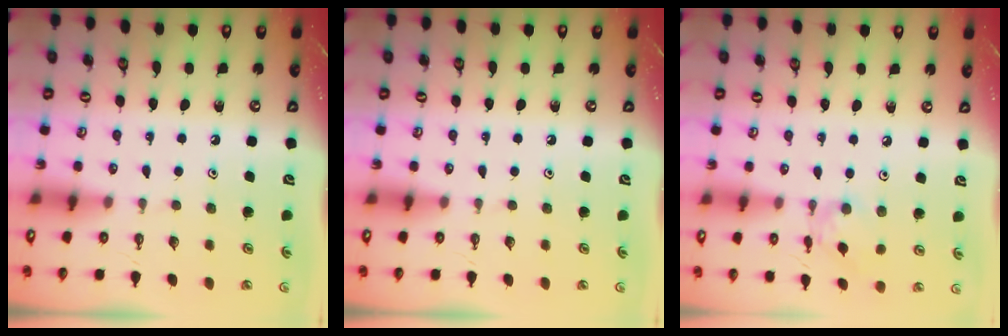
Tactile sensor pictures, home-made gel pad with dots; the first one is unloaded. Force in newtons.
{"total": 0.0}
{"total": 3.9, "press": 3.9, "slide": 0.3}